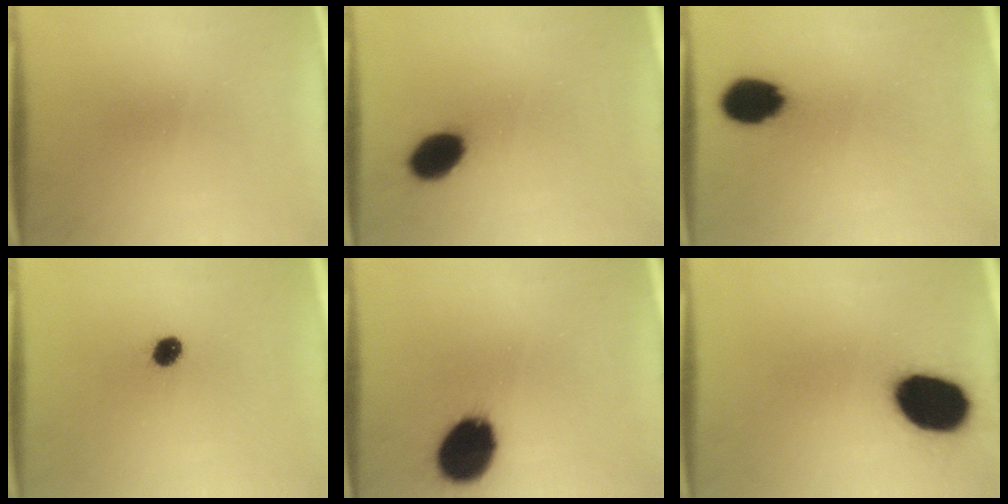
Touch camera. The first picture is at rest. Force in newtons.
{"total": 8.1}
{"total": 9.4}
{"total": 5.0}
{"total": 15.5}
{"total": 16.0}